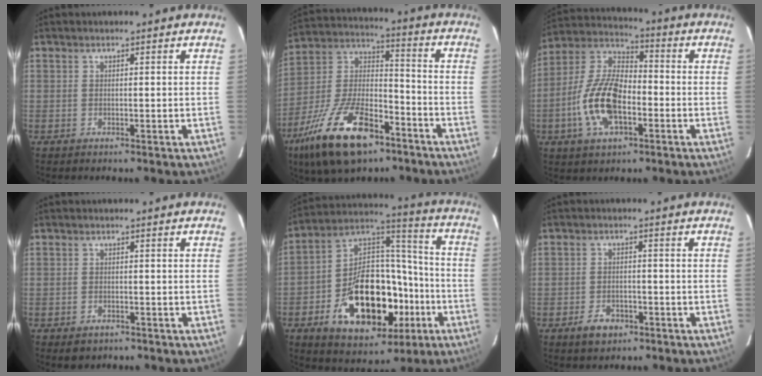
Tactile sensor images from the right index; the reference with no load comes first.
{"total": 21.9, "force": [-12.9, 9.7, 14.8], "torque": [-0.300, -0.009, -0.225]}
{"total": 14.9, "force": [-4.6, 7.5, 12.1], "torque": [-0.254, 0.009, -0.086]}
{"total": 2.8, "force": [-1.8, 2.0, 0.9], "torque": [-0.022, -0.002, -0.022]}
{"total": 25.8, "force": [-9.6, 15.1, 18.5], "torque": [-0.338, 0.038, -0.132]}
{"total": 4.8, "force": [-2.9, 3.2, 2.0], "torque": [-0.047, 0.006, -0.041]}